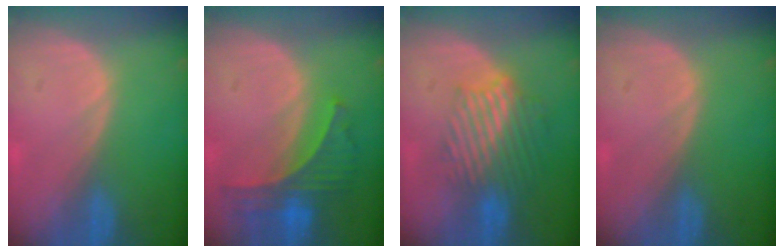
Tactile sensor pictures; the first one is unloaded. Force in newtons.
{"total": 7.2, "press": 6.4, "slide": 3.3}
{"total": 9.5, "press": 8.1, "slide": 4.8}
{"total": 0.0}